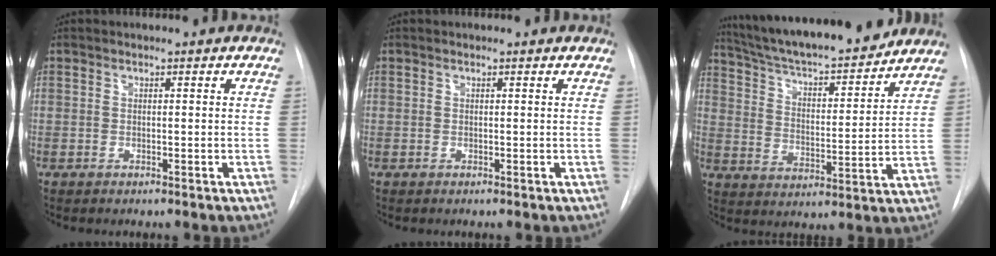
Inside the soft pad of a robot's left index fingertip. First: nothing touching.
{"total": 0.0}
{"total": 20.6, "force": [18.4, 2.9, 8.9], "torque": [-0.150, 0.005, 0.281]}